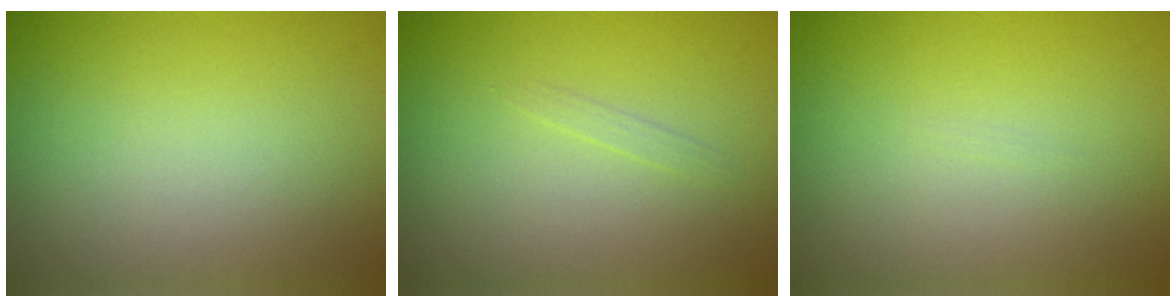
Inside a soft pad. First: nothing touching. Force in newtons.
{"total": 0.6, "press": 0.6, "slide": 0.0}
{"total": 0.0}